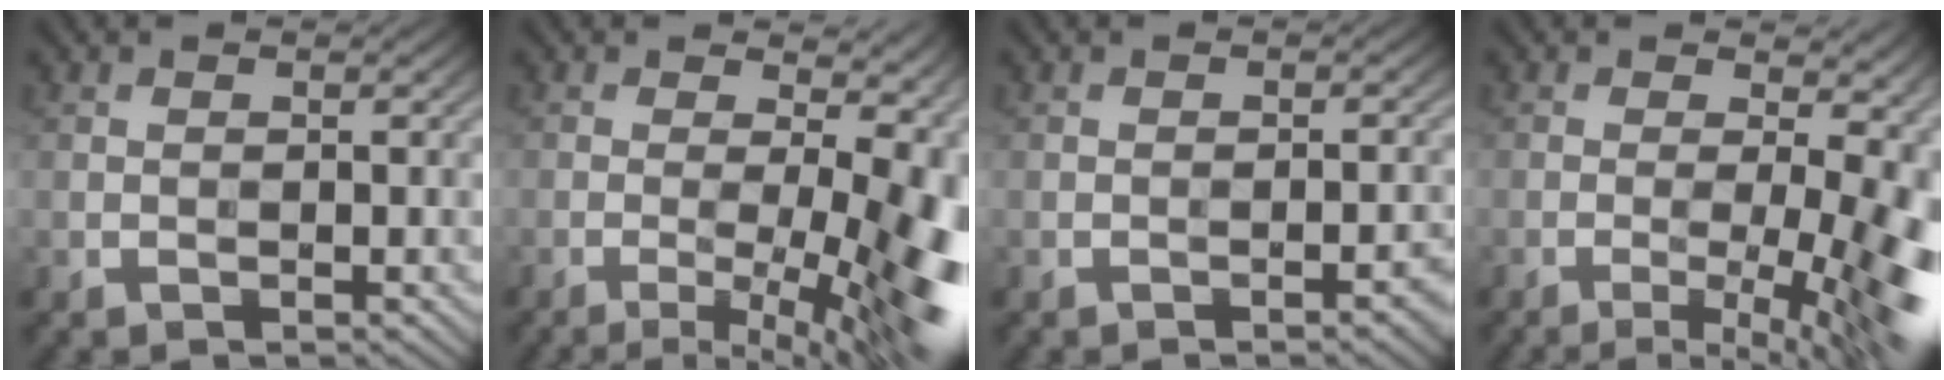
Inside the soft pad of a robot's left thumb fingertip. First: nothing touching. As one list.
[{"total": 14.6, "force": [-2.3, 4.6, 13.7], "torque": [-0.157, -0.001, -0.030]}, {"total": 1.7, "force": [-0.9, 0.2, 1.5], "torque": [-0.019, 0.006, -0.014]}, {"total": 13.0, "force": [-2.4, 4.0, 12.1], "torque": [-0.136, -0.003, -0.032]}]